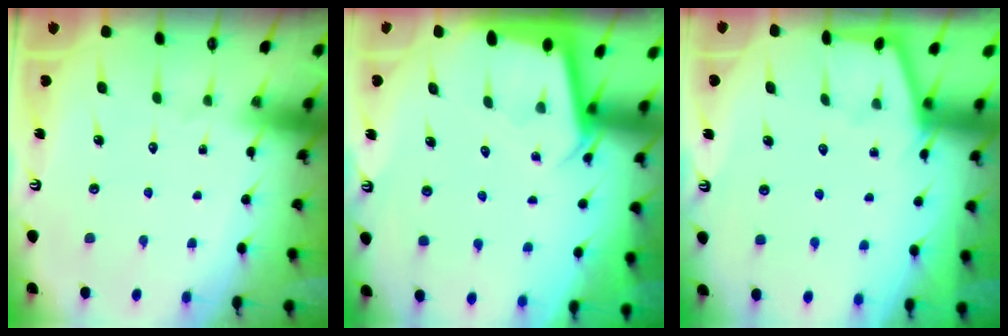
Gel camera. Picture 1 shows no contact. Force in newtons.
{"total": 2.5, "press": 2.5, "slide": 0.1}
{"total": 1.9, "press": 1.9, "slide": 0.3}